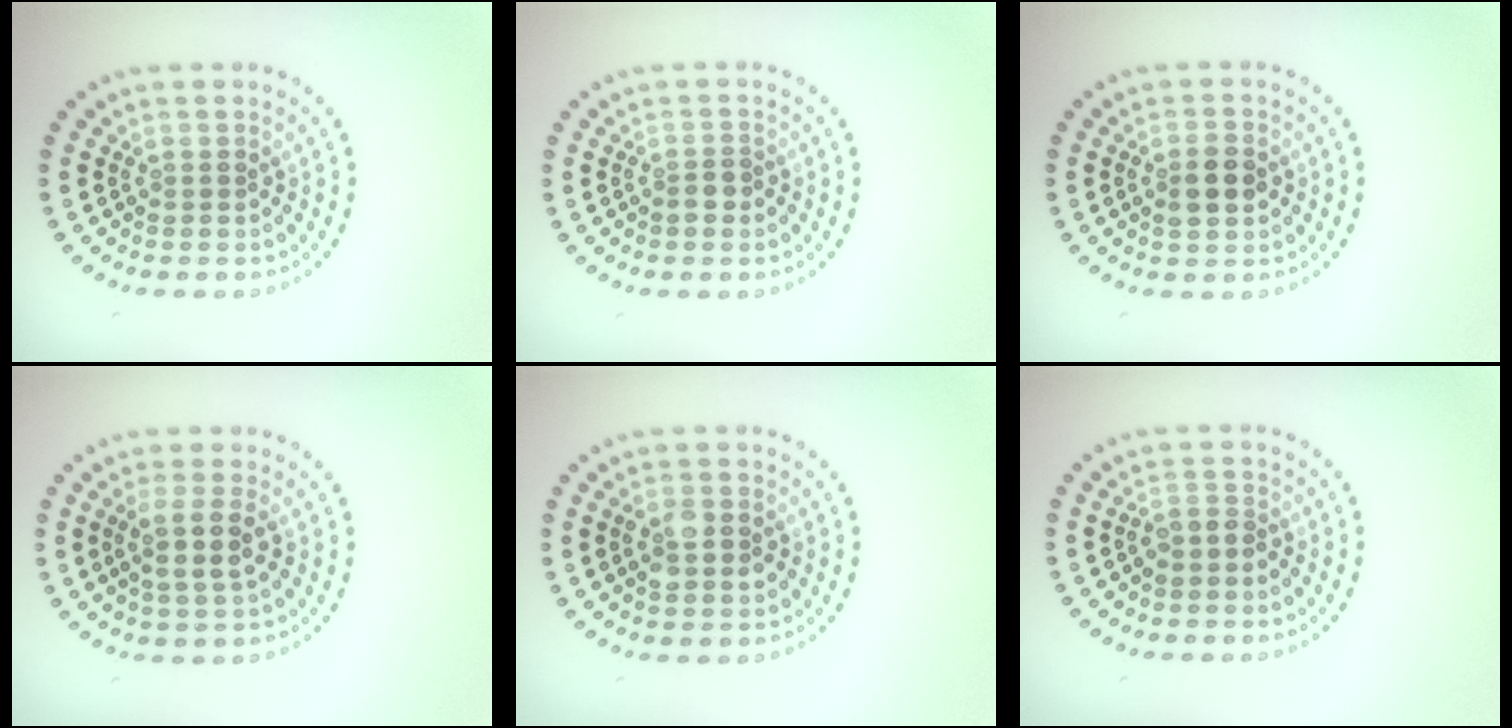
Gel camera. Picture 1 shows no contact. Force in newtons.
{"total": 1.4, "press": 1.3, "slide": 0.6}
{"total": 2.8, "press": 2.8, "slide": 0.2}
{"total": 2.9, "press": 2.6, "slide": 1.1}
{"total": 2.8, "press": 2.8, "slide": 0.2}
{"total": 1.7, "press": 1.4, "slide": 1.0}